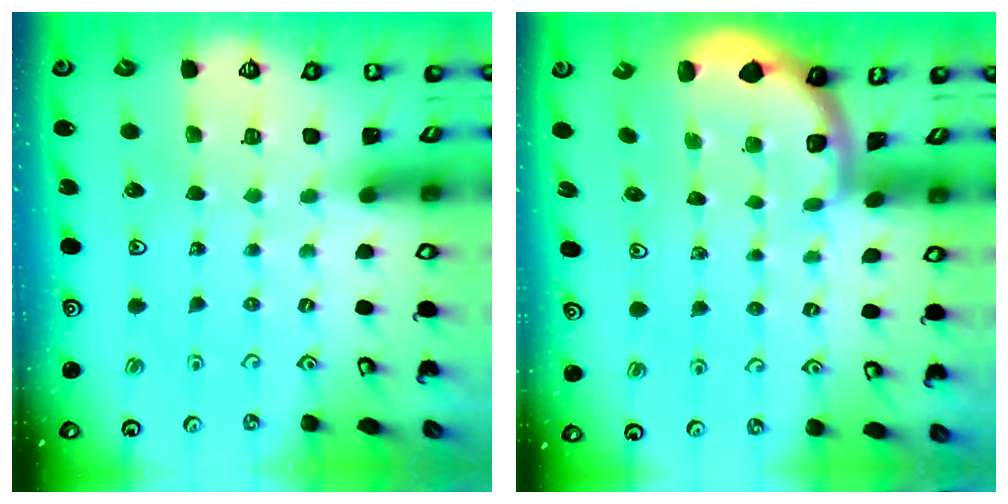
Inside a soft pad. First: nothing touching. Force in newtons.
{"total": 1.4, "press": 1.4, "slide": 0.1}